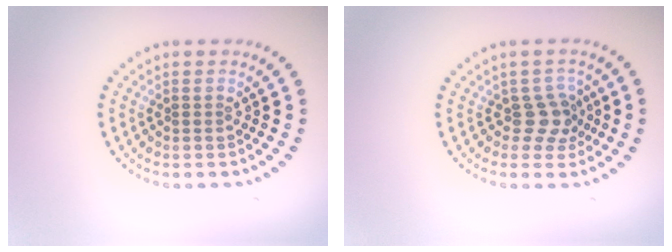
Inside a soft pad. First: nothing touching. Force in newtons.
{"total": 2.3, "press": 1.7, "slide": 1.5}